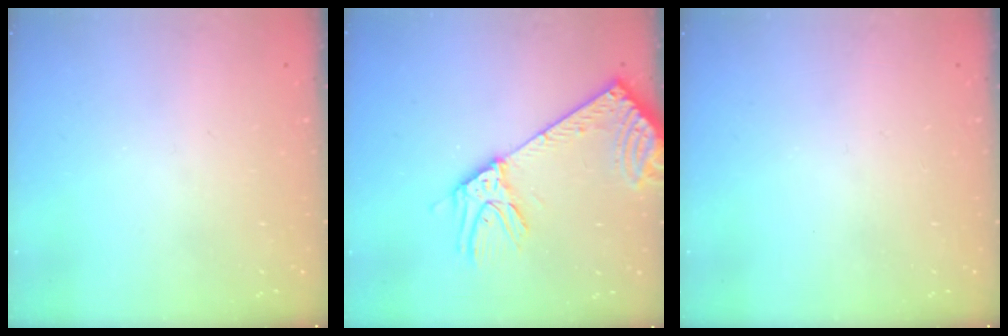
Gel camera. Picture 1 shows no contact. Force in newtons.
{"total": 10.7, "press": 10.4, "slide": 2.5}
{"total": 0.0}